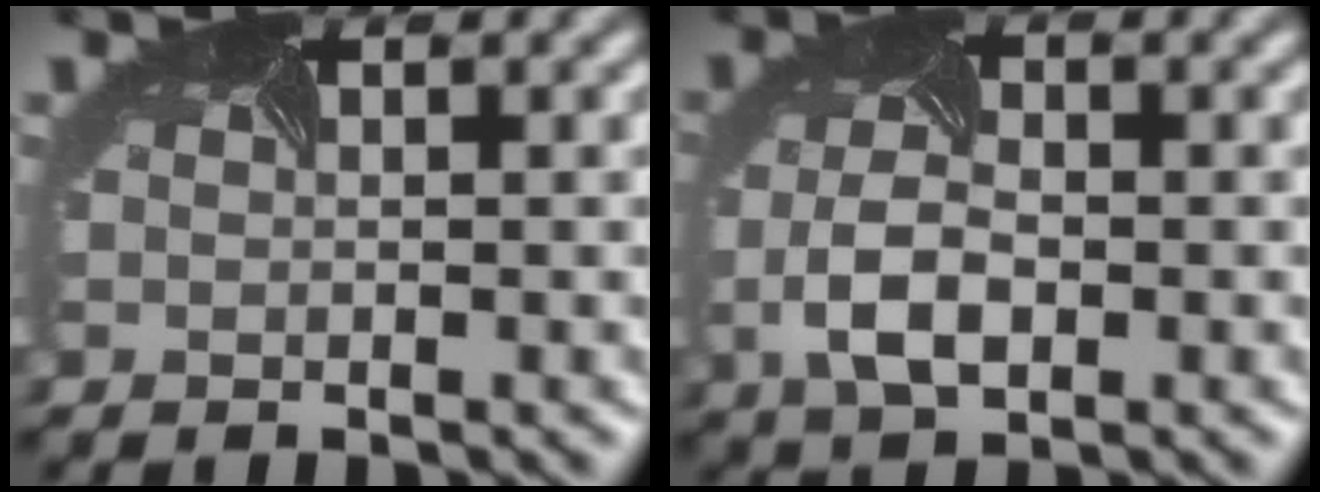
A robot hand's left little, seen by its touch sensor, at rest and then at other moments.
{"total": 4.2, "force": [-0.9, 2.3, 3.4], "torque": [-0.082, -0.008, -0.018]}